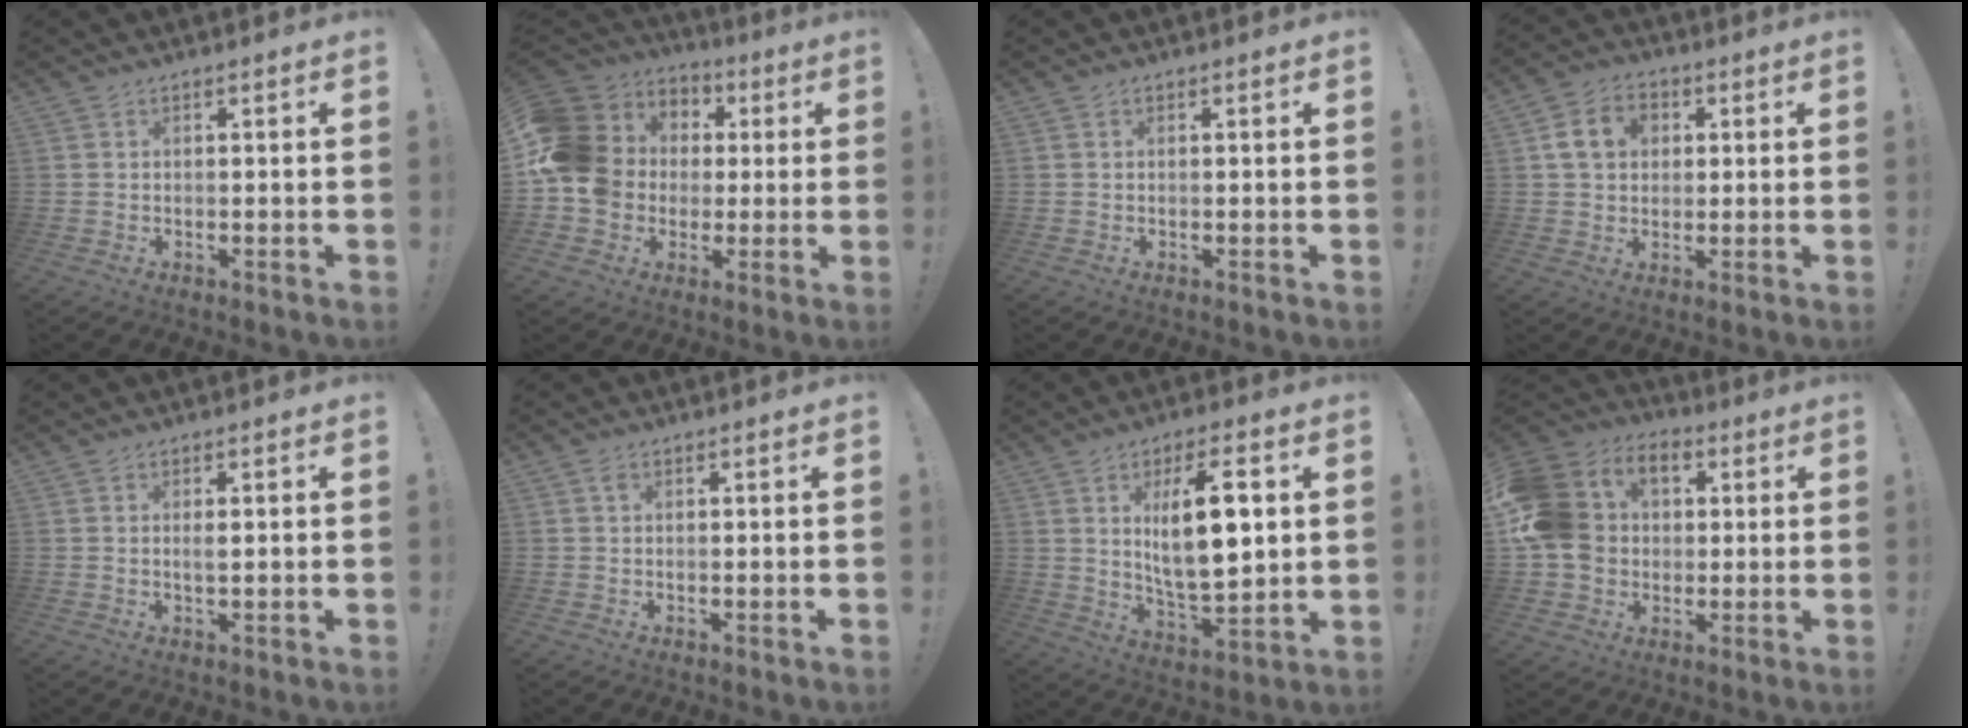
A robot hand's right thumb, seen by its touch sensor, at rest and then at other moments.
{"total": 16.0, "force": [0.3, 14.4, 6.9], "torque": [-0.129, 0.006, 0.026]}
{"total": 0.0}
{"total": 9.7, "force": [2.6, 7.7, 5.4], "torque": [-0.077, 0.008, 0.051]}
{"total": 1.6, "force": [0.2, 0.5, 1.5], "torque": [-0.027, -0.002, 0.004]}
{"total": 0.8, "force": [0.3, 0.5, 0.6], "torque": [-0.007, 0.000, 0.003]}
{"total": 15.2, "force": [3.8, 5.4, 13.7], "torque": [-0.233, -0.011, 0.054]}
{"total": 15.0, "force": [1.7, 13.1, 7.2], "torque": [-0.140, 0.002, 0.038]}